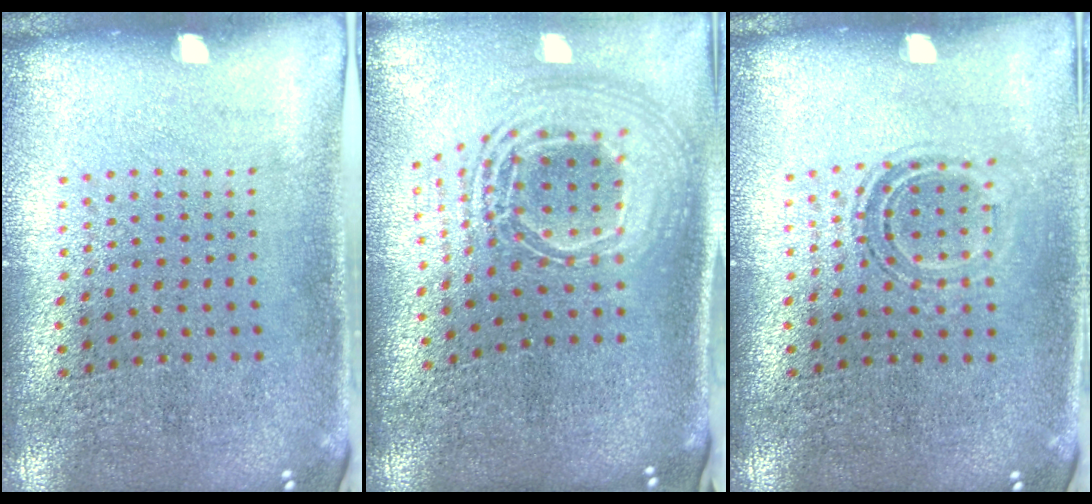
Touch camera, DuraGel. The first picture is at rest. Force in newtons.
{"total": 2.6, "press": 1.9, "slide": 1.8}
{"total": 1.1, "press": 1.0, "slide": 0.5}